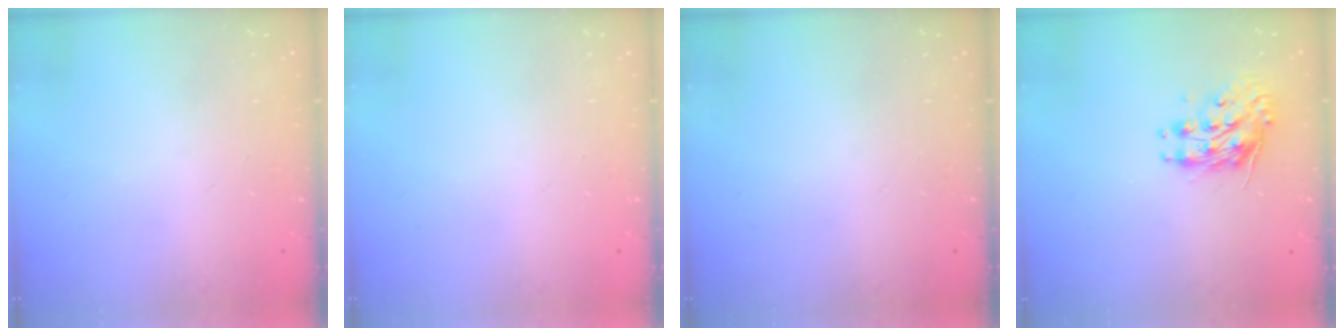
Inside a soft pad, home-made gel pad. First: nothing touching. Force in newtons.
{"total": 0.0}
{"total": 0.0}
{"total": 9.2, "press": 9.2, "slide": 0.2}